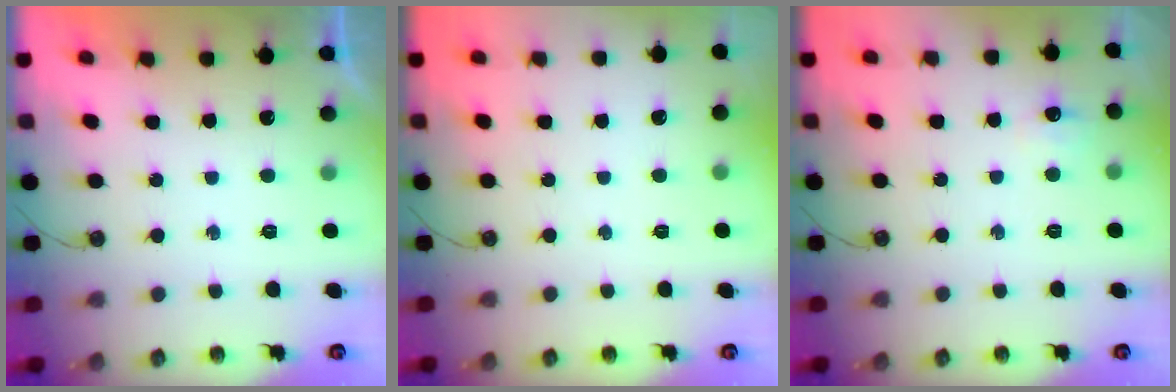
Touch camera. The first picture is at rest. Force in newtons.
{"total": 0.0}
{"total": 13.7, "press": 6.1, "slide": 12.2}